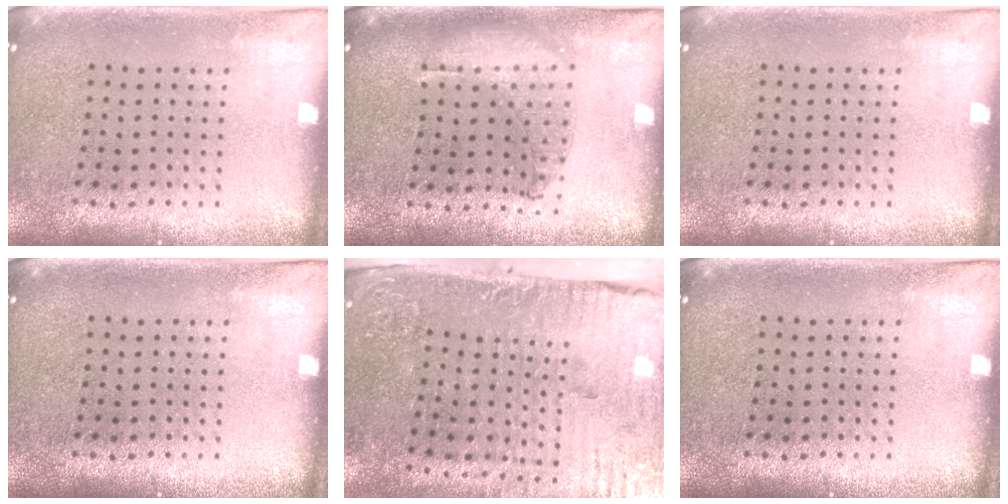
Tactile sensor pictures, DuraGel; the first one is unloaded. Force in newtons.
{"total": 1.0, "press": 1.0, "slide": 0.2}
{"total": 0.0}
{"total": 0.0}
{"total": 4.9, "press": 4.1, "slide": 2.5}
{"total": 0.0}